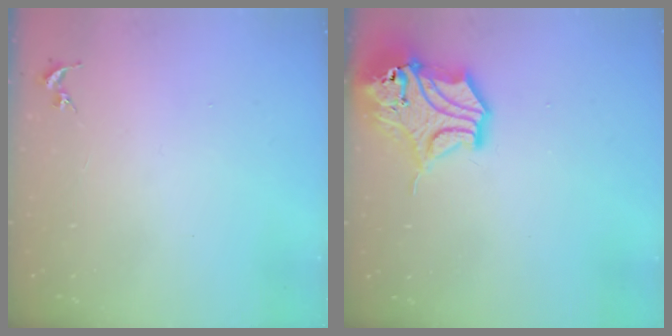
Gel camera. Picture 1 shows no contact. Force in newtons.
{"total": 15.4, "press": 15.3, "slide": 2.2}